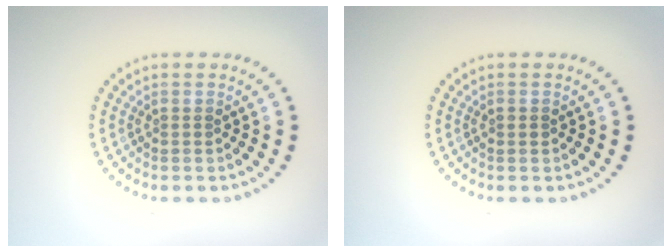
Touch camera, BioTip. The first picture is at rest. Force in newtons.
{"total": 0.6, "press": 0.6, "slide": 0.1}